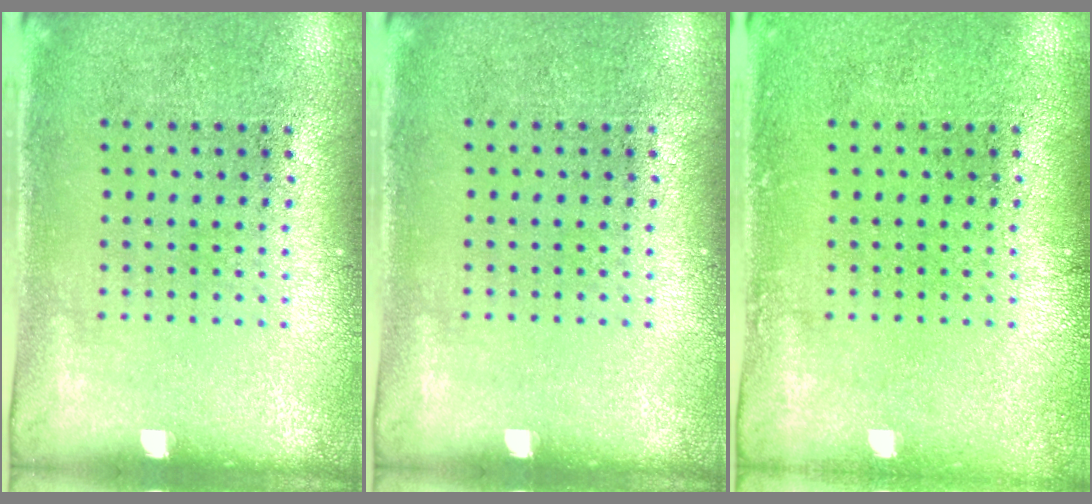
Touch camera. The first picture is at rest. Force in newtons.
{"total": 0.0}
{"total": 0.7, "press": 0.7, "slide": 0.1}